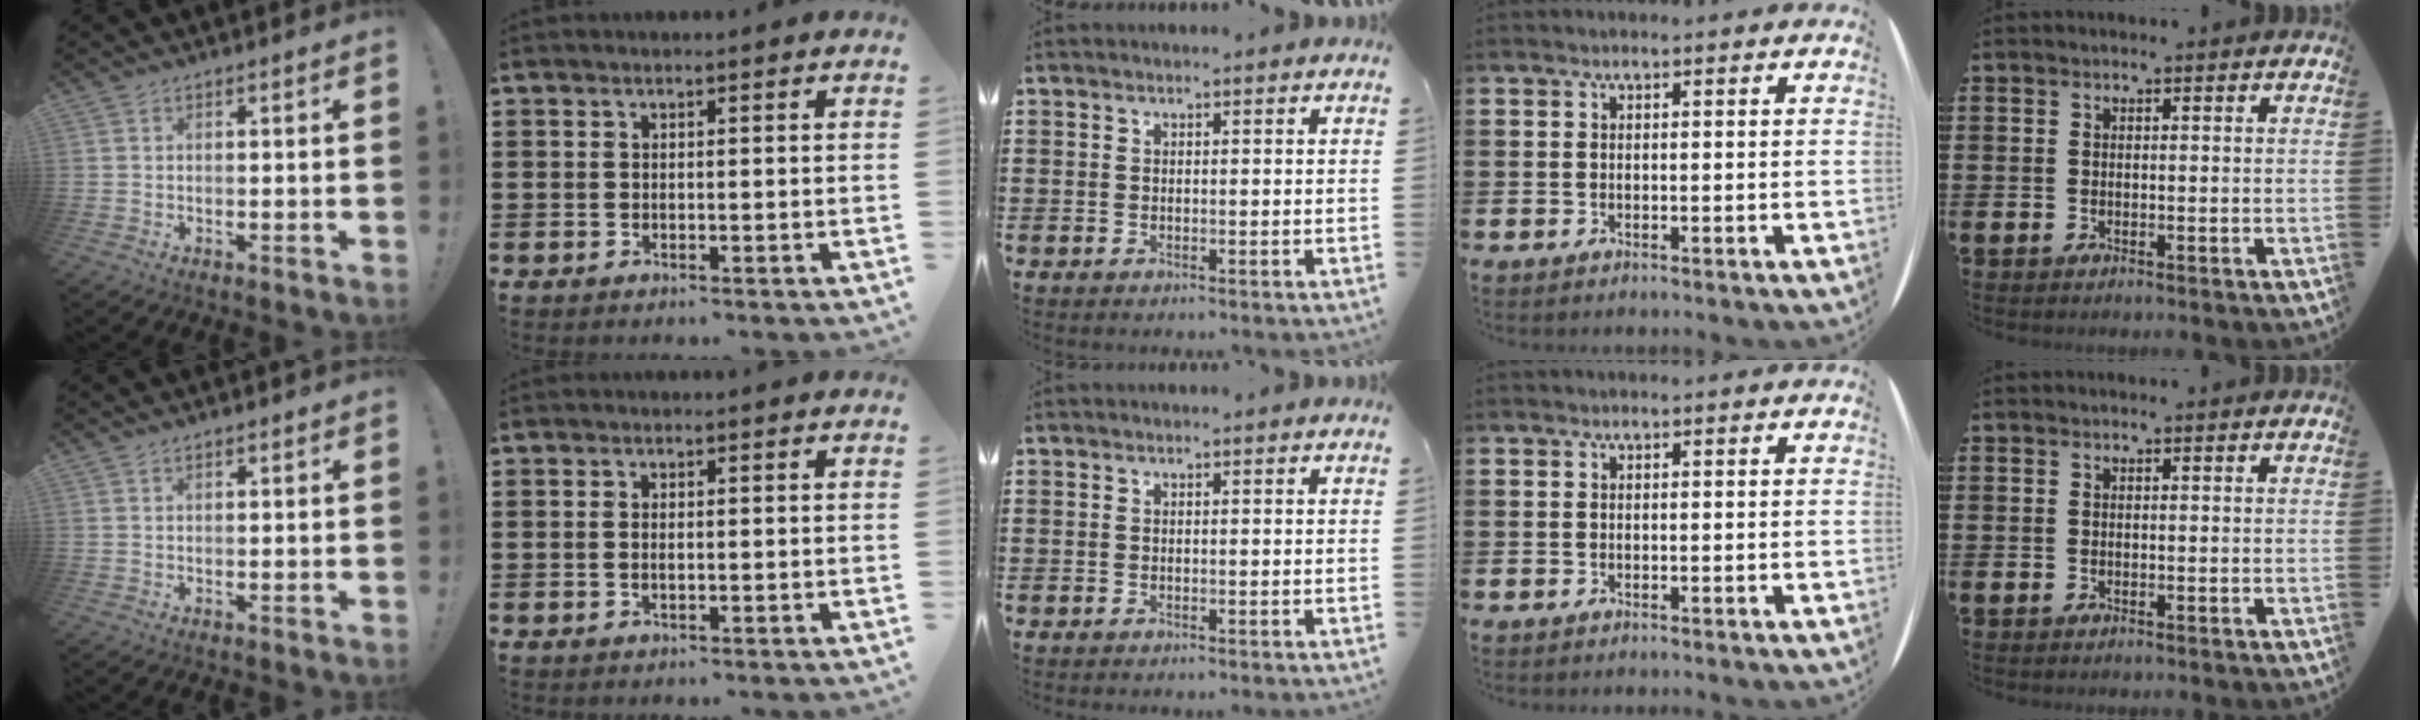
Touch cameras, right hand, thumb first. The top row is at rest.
{"thumb": {"total": 1.0, "force": [0.9, 0.4, 0.4], "torque": [0.000, -0.004, 0.015]}, "index": {"total": 0.8, "force": [-0.1, 0.3, 0.7], "torque": [-0.014, 0.001, -0.002]}}